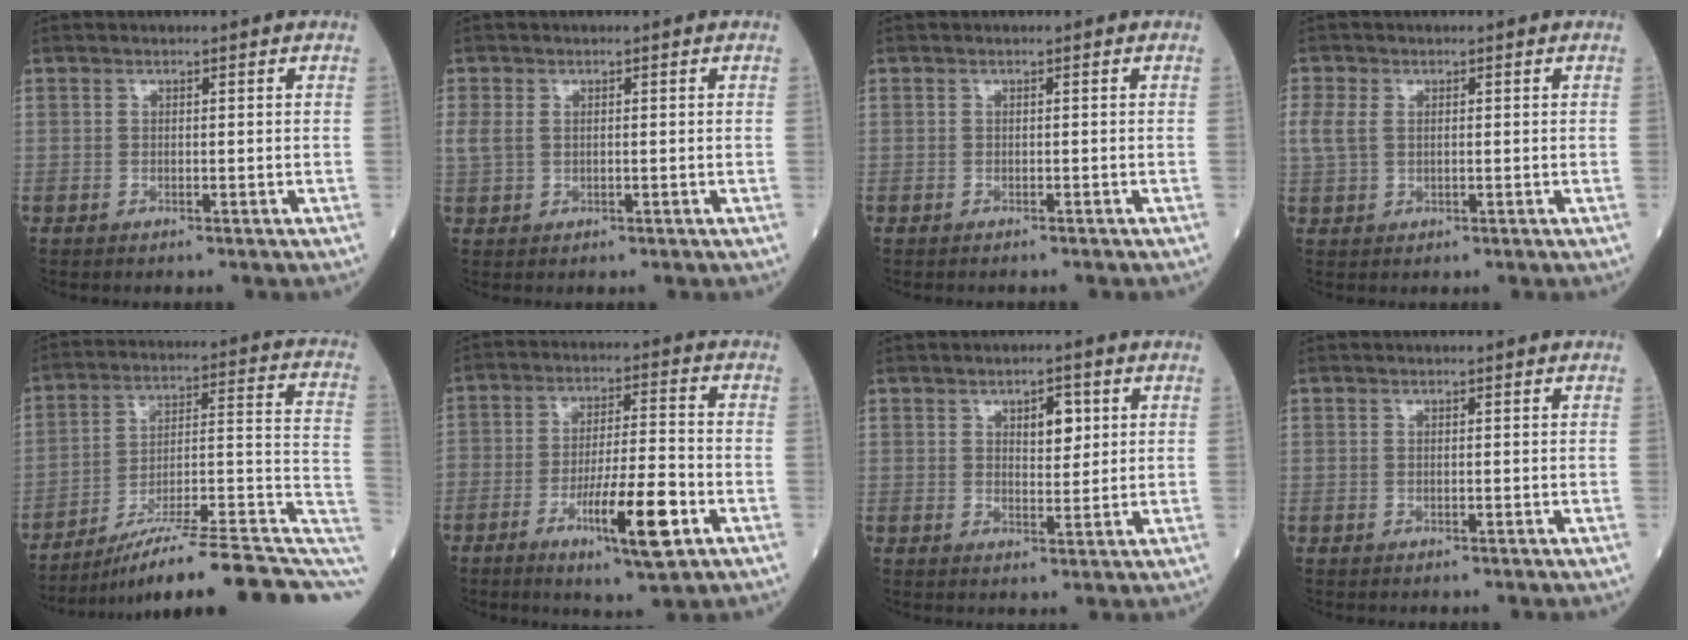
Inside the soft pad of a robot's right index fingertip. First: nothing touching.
{"total": 2.7, "force": [0.2, 1.9, 1.9], "torque": [-0.068, 0.012, 0.009]}
{"total": 1.6, "force": [-1.4, -0.1, 0.6], "torque": [-0.011, 0.000, -0.017]}
{"total": 3.4, "force": [0.5, 2.3, 2.5], "torque": [-0.083, 0.014, 0.014]}
{"total": 21.8, "force": [-14.0, 2.6, 16.4], "torque": [-0.177, 0.028, -0.213]}
{"total": 11.3, "force": [-5.0, 1.3, 10.0], "torque": [-0.171, -0.011, -0.082]}
{"total": 3.7, "force": [1.4, 1.6, 3.0], "torque": [-0.042, 0.002, 0.023]}
{"total": 0.0}